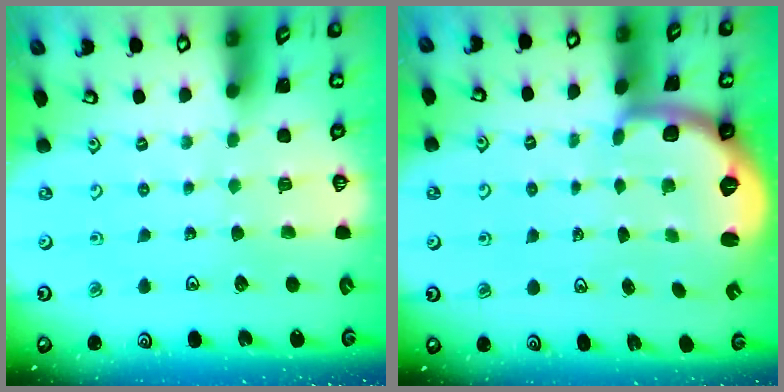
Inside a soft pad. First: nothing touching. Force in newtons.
{"total": 1.9, "press": 1.8, "slide": 0.5}